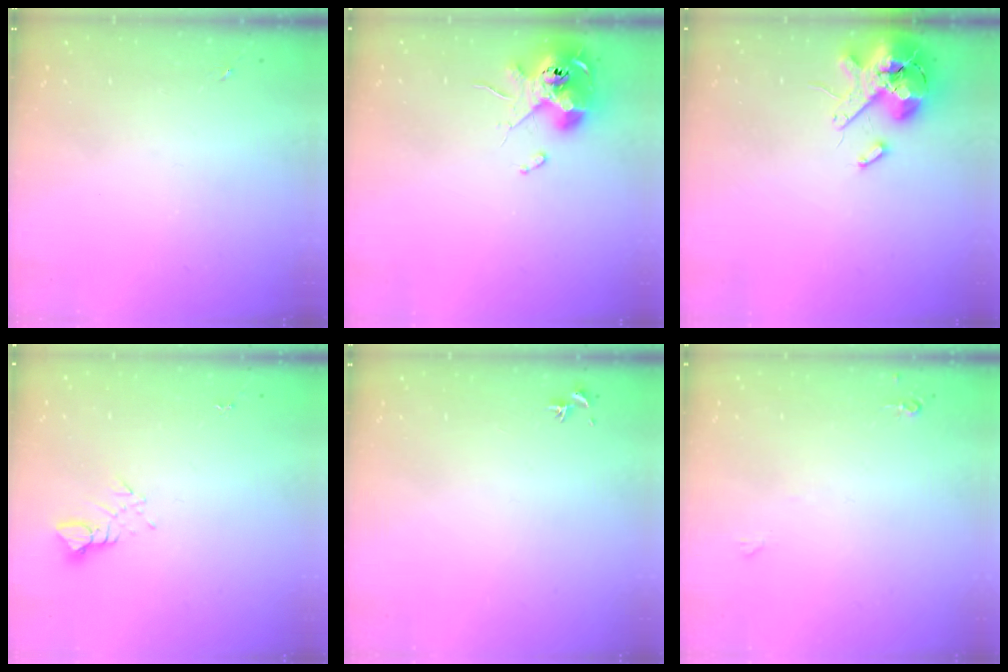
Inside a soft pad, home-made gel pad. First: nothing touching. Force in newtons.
{"total": 11.4, "press": 11.2, "slide": 1.6}
{"total": 13.2, "press": 13.0, "slide": 2.2}
{"total": 3.2, "press": 3.2, "slide": 0.2}
{"total": 0.7, "press": 0.5, "slide": 0.4}
{"total": 4.1, "press": 4.0, "slide": 0.7}